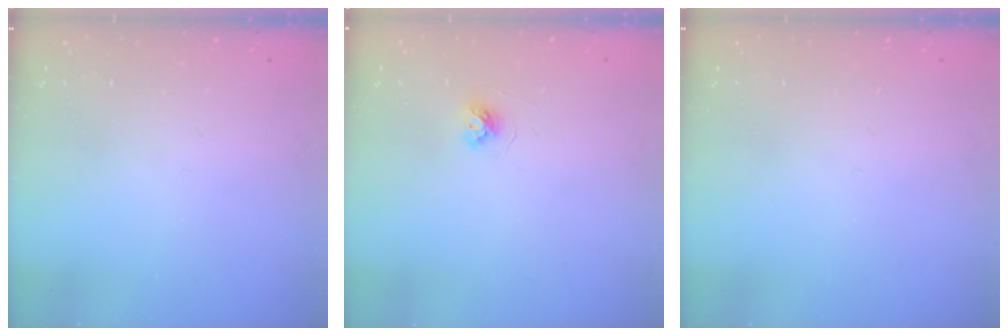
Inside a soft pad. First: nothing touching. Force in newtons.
{"total": 3.7, "press": 3.6, "slide": 0.4}
{"total": 0.0}